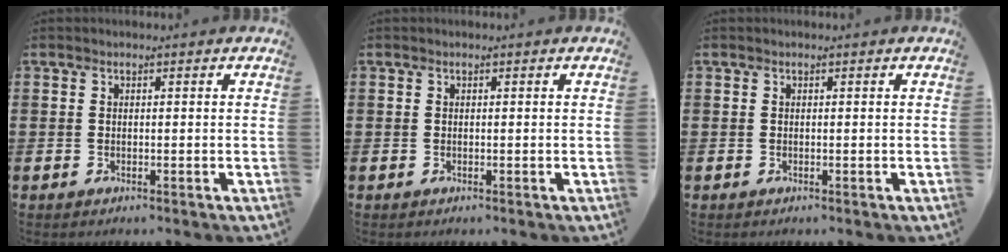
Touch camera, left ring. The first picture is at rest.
{"total": 0.0}
{"total": 0.0}